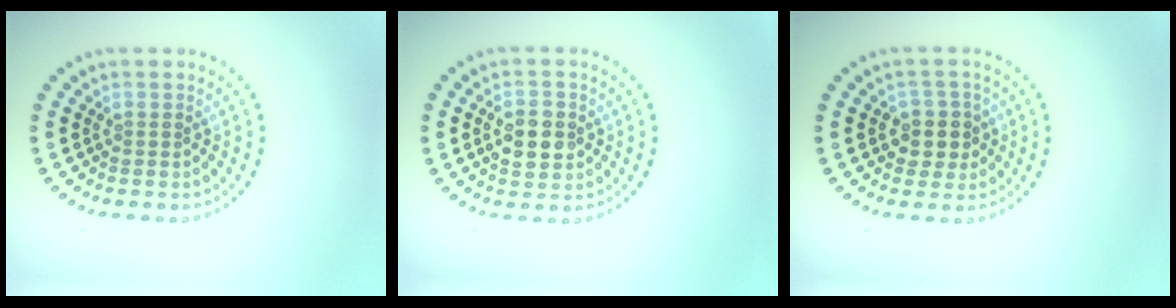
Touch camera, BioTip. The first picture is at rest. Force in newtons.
{"total": 3.6, "press": 3.6, "slide": 0.2}
{"total": 2.7, "press": 2.5, "slide": 1.1}